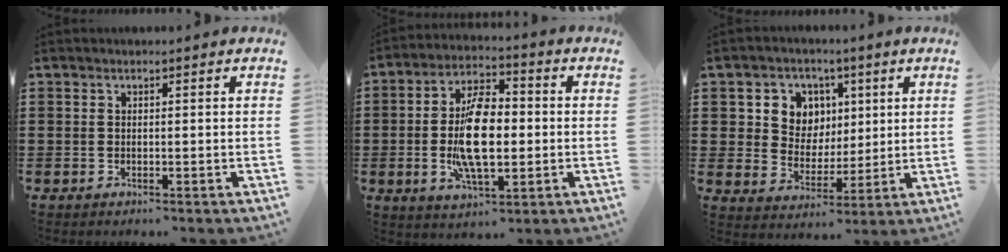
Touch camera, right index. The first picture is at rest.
{"total": 11.4, "force": [-1.0, 5.2, 10.1], "torque": [-0.200, 0.002, -0.022]}
{"total": 7.0, "force": [2.4, 6.5, 1.4], "torque": [-0.050, 0.003, 0.041]}